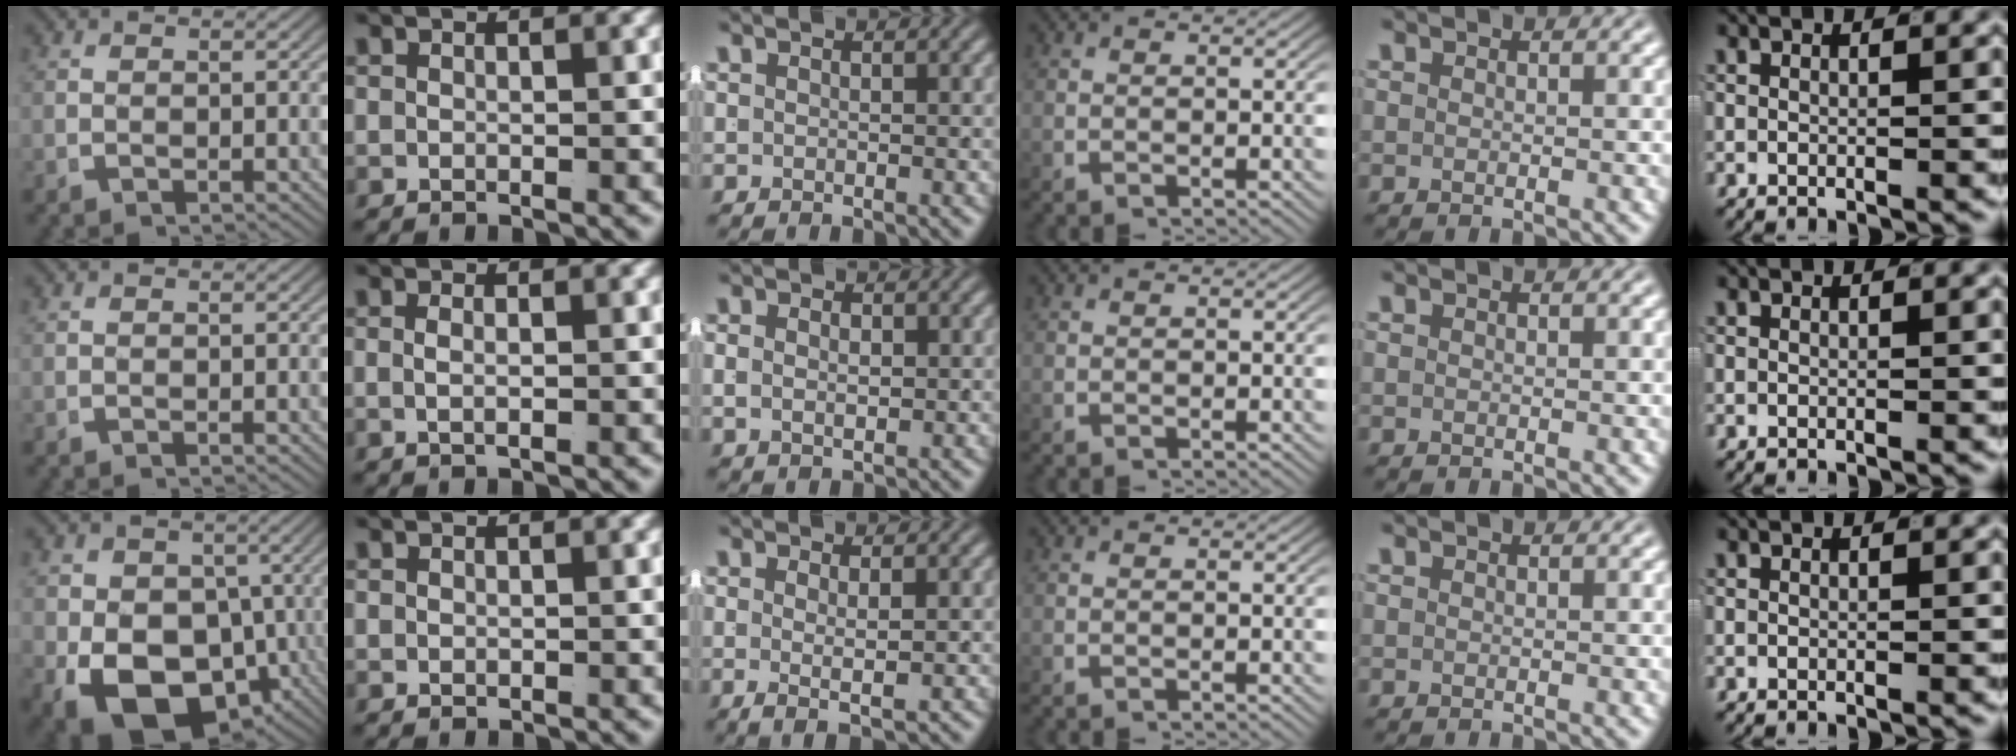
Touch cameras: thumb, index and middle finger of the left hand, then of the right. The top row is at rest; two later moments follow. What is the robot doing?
{"motion": "lift_and_place", "object": "shorts"}